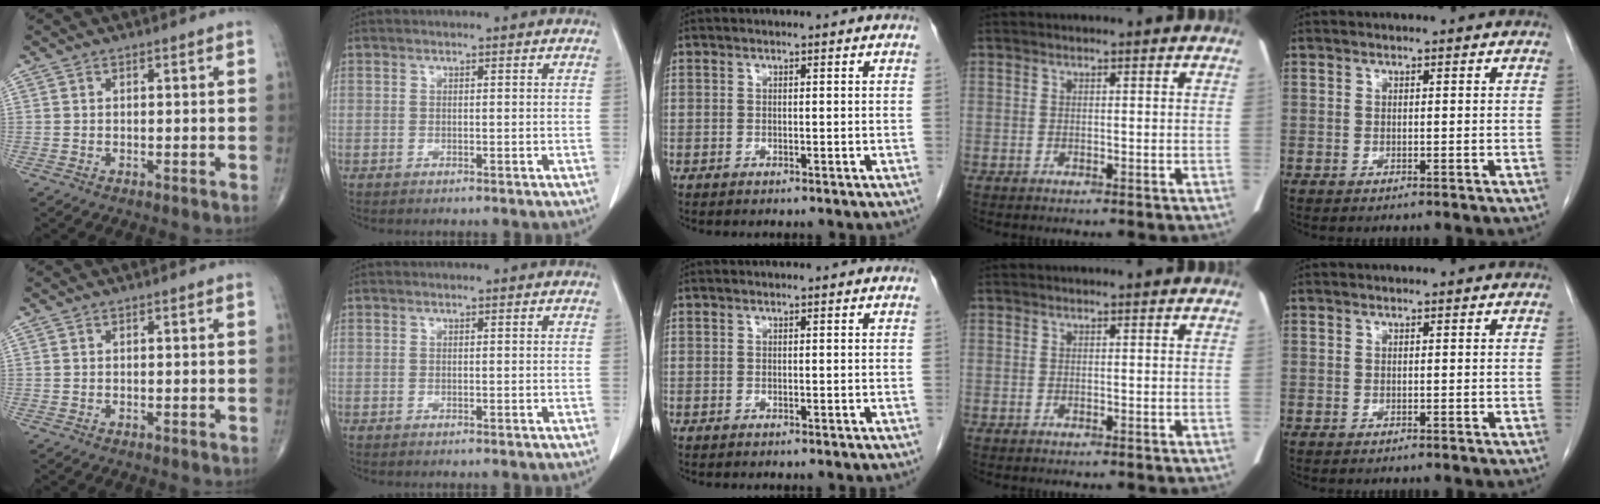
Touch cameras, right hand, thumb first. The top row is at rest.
{}